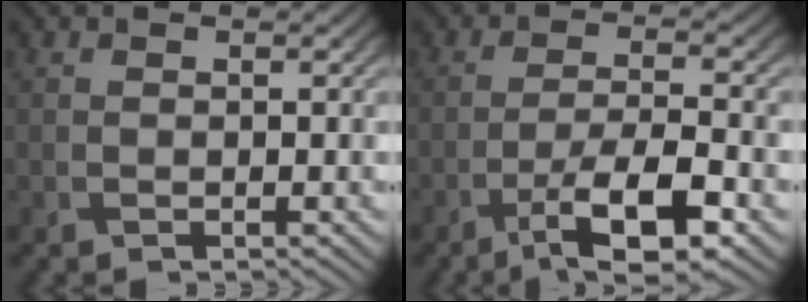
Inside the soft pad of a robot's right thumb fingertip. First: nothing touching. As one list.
[{"total": 8.8, "force": [-4.8, 2.1, 7.0], "torque": [-0.125, 0.000, -0.082]}]